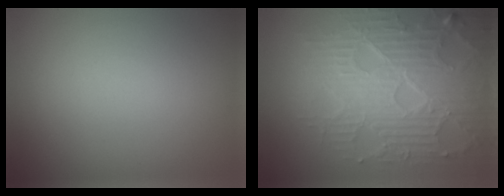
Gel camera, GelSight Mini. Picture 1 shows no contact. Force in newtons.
{"total": 7.6, "press": 5.9, "slide": 4.7}